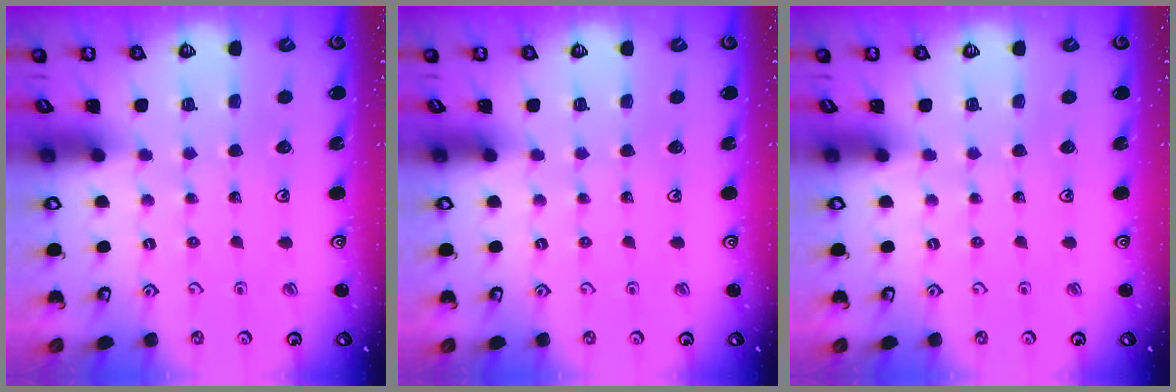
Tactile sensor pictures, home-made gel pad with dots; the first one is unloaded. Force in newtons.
{"total": 0.0}
{"total": 0.0}